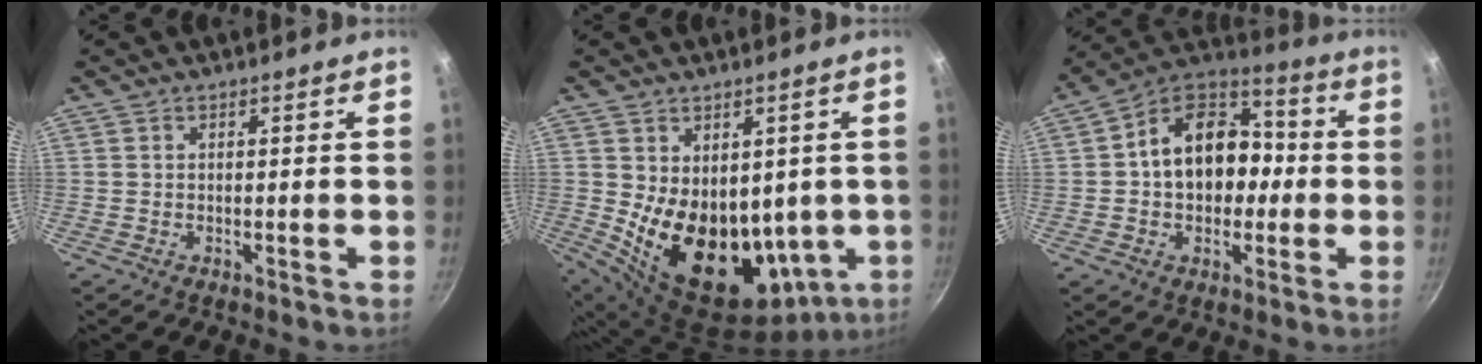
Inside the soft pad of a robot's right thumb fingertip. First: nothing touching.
{"total": 19.5, "force": [0.4, 13.2, 14.3], "torque": [-0.197, -0.034, 0.045]}
{"total": 17.4, "force": [0.3, 12.9, 11.7], "torque": [-0.142, 0.043, -0.010]}